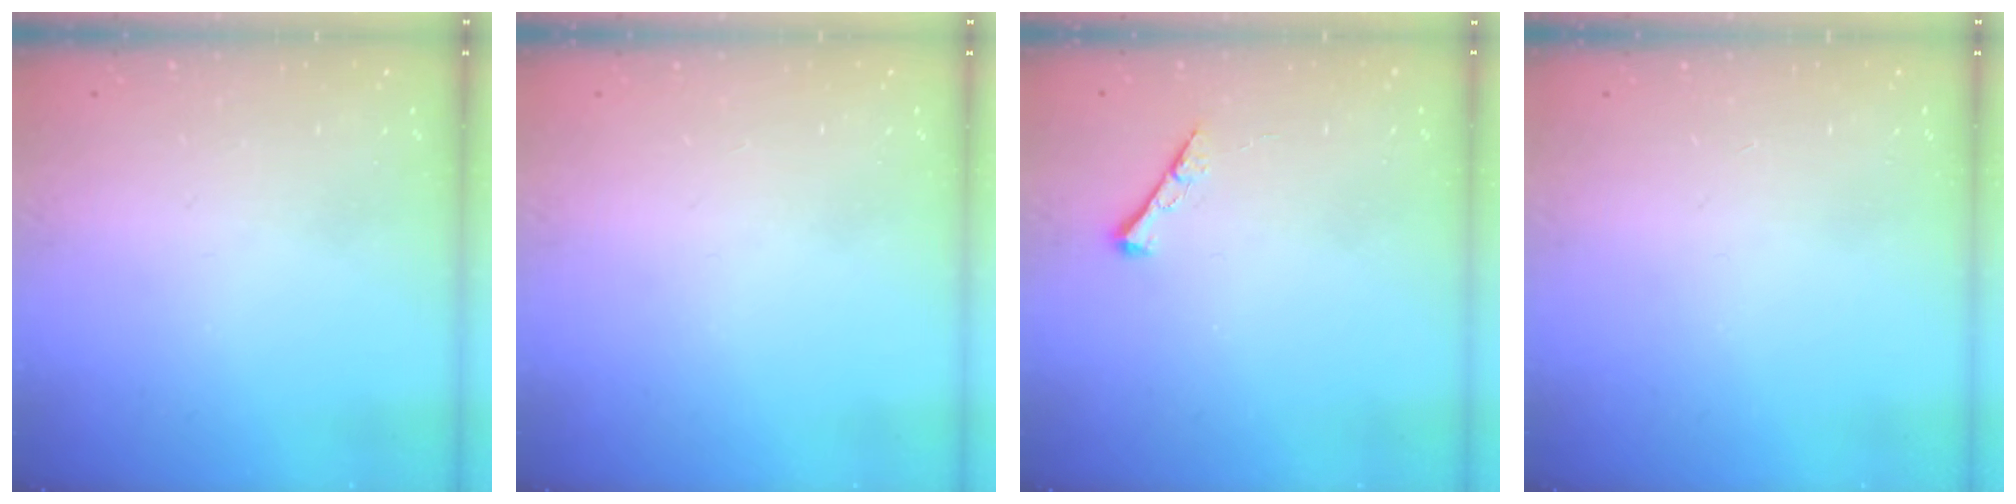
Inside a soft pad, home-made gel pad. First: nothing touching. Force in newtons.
{"total": 0.0}
{"total": 3.9, "press": 3.9, "slide": 0.5}
{"total": 0.0}